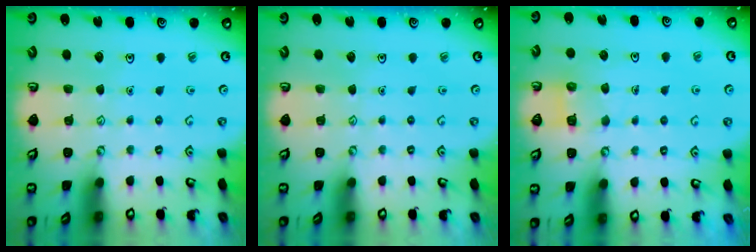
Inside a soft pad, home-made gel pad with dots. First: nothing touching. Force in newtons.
{"total": 0.0}
{"total": 3.4, "press": 3.4, "slide": 0.3}